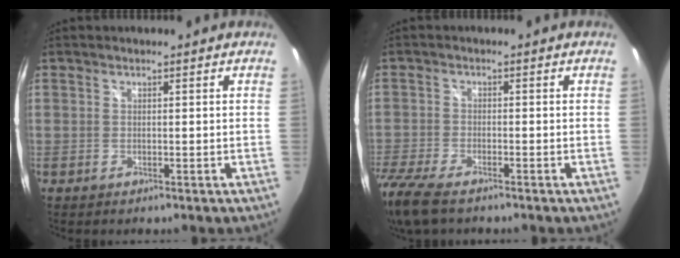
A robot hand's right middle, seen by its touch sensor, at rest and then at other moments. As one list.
[{"total": 10.4, "force": [-8.0, 2.6, 6.1], "torque": [-0.158, -0.045, -0.155]}]